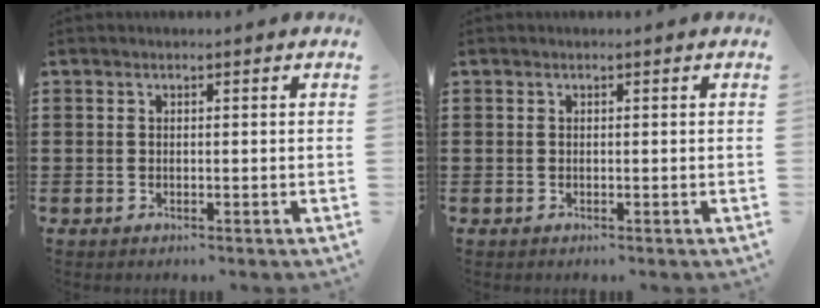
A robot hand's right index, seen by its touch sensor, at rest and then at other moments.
{"total": 0.0}